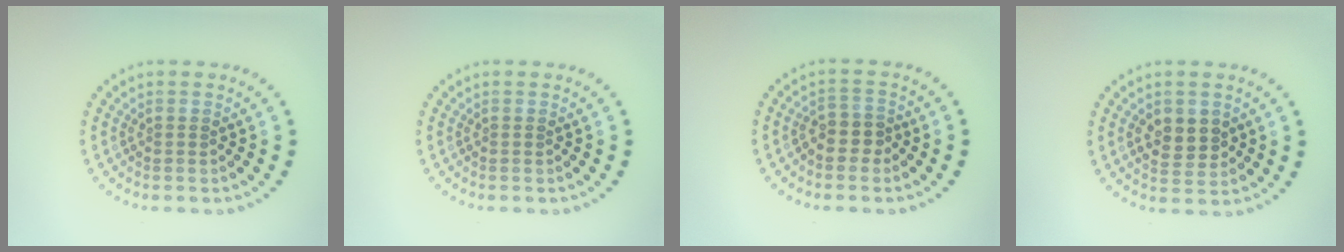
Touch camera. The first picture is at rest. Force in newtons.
{"total": 0.0}
{"total": 2.5, "press": 2.2, "slide": 1.1}
{"total": 2.9, "press": 2.9, "slide": 0.4}